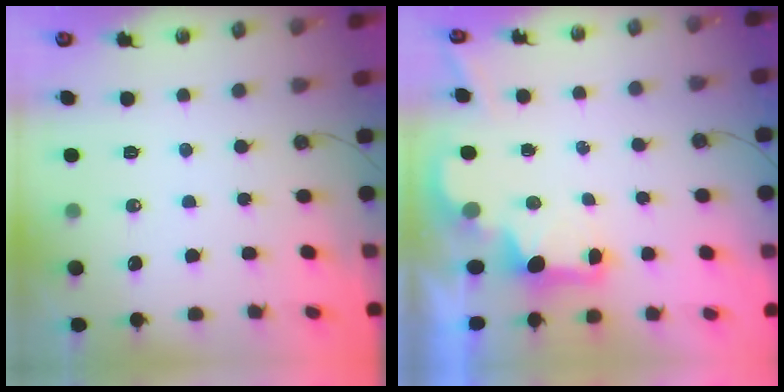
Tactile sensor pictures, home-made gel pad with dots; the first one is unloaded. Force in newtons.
{"total": 2.0, "press": 1.9, "slide": 0.7}